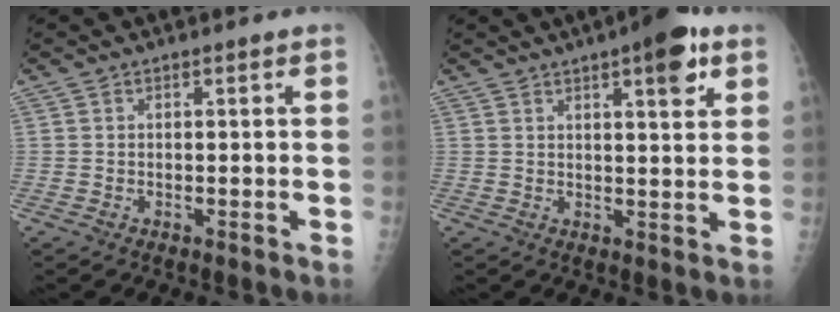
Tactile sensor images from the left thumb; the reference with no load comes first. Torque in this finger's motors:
{"motor_torque": [1.09, 0.90, 1.11, -0.31, 0.06]}